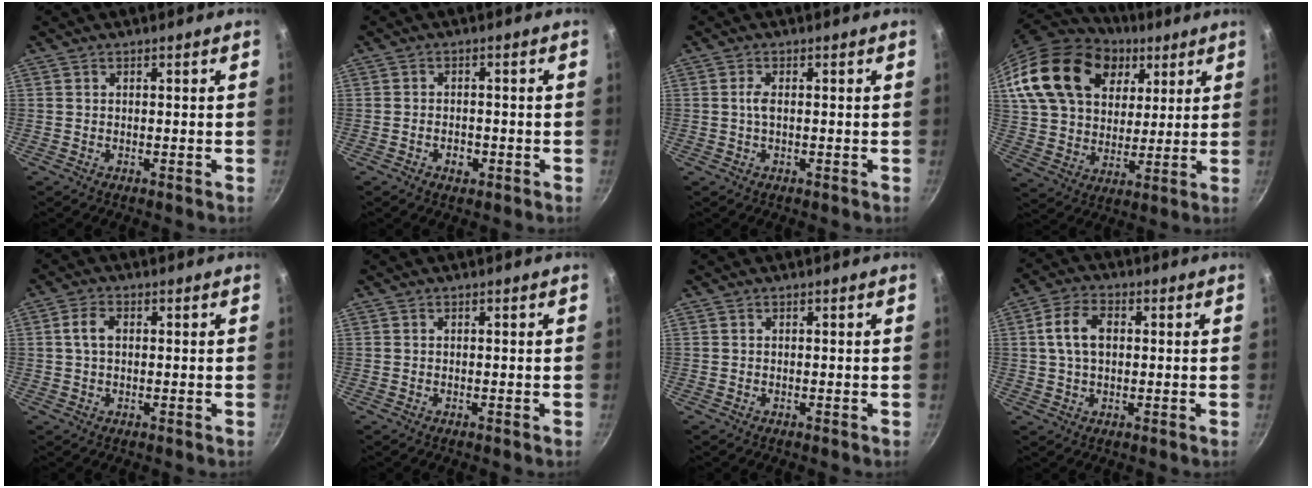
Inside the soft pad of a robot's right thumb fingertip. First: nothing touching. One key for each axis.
{"total": 2.5, "fx": -1.2, "fy": 1.6, "fz": 1.4, "tx": -0.017, "ty": 0.011, "tz": -0.019}
{"total": 1.8, "fx": 0.1, "fy": 0.7, "fz": 1.7, "tx": -0.043, "ty": 0.003, "tz": 0.001}
{"total": 26.0, "fx": 10.7, "fy": 18.2, "fz": 15.1, "tx": -0.272, "ty": 0.001, "tz": 0.195}
{"total": 3.7, "fx": 0.6, "fy": 2.4, "fz": 2.8, "tx": -0.052, "ty": 0.008, "tz": 0.009}
{"total": 0.0}
{"total": 0.0}
{"total": 7.8, "fx": 1.2, "fy": 5.0, "fz": 5.8, "tx": -0.104, "ty": 0.015, "tz": 0.018}